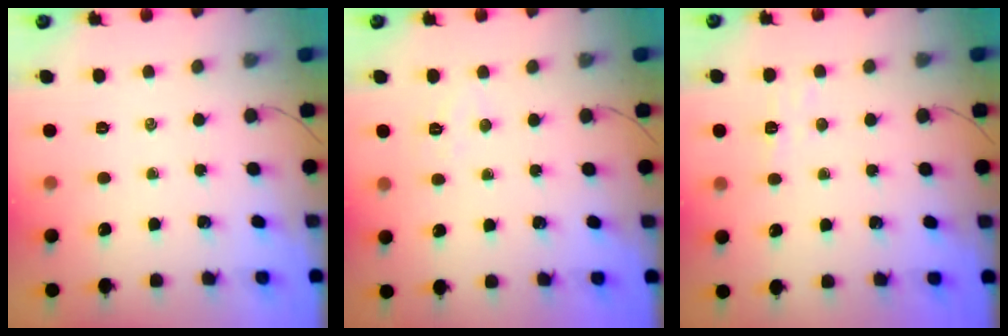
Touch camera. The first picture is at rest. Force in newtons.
{"total": 4.0, "press": 3.9, "slide": 0.9}
{"total": 3.5, "press": 3.4, "slide": 1.0}